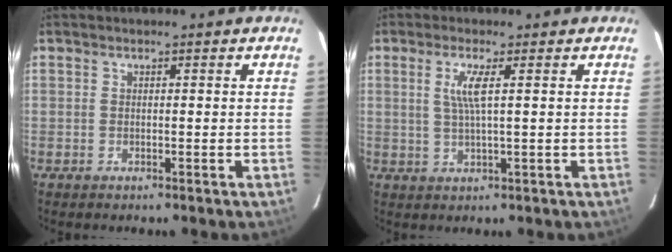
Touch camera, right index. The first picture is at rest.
{"total": 3.9, "force": [1.1, -0.1, 3.8], "torque": [-0.074, -0.003, 0.021]}